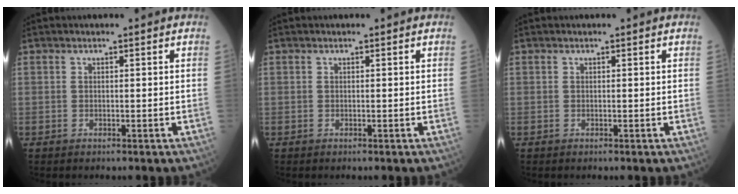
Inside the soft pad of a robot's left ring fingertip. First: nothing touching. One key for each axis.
{"total": 0.0}
{"total": 0.0}